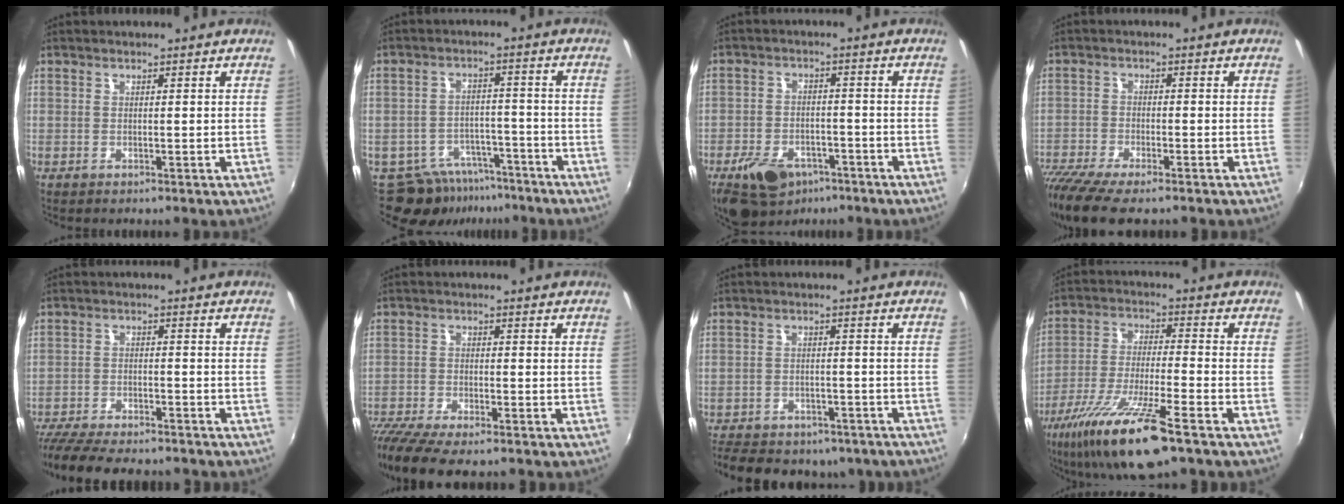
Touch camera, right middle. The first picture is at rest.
{"total": 9.7, "force": [-7.3, 5.7, 2.8], "torque": [-0.064, 0.013, -0.093]}
{"total": 12.1, "force": [-7.8, 7.0, 6.1], "torque": [-0.144, -0.004, -0.121]}
{"total": 11.6, "force": [-9.2, 2.5, 6.6], "torque": [-0.163, -0.051, -0.167]}
{"total": 16.2, "force": [-13.9, 3.7, 7.4], "torque": [-0.159, -0.036, -0.219]}
{"total": 10.1, "force": [-8.4, 1.9, 5.3], "torque": [-0.134, -0.045, -0.151]}
{"total": 16.6, "force": [-13.3, 7.5, 6.5], "torque": [-0.155, -0.002, -0.170]}
{"total": 16.1, "force": [-10.7, 1.8, 11.9], "torque": [-0.240, -0.038, -0.195]}